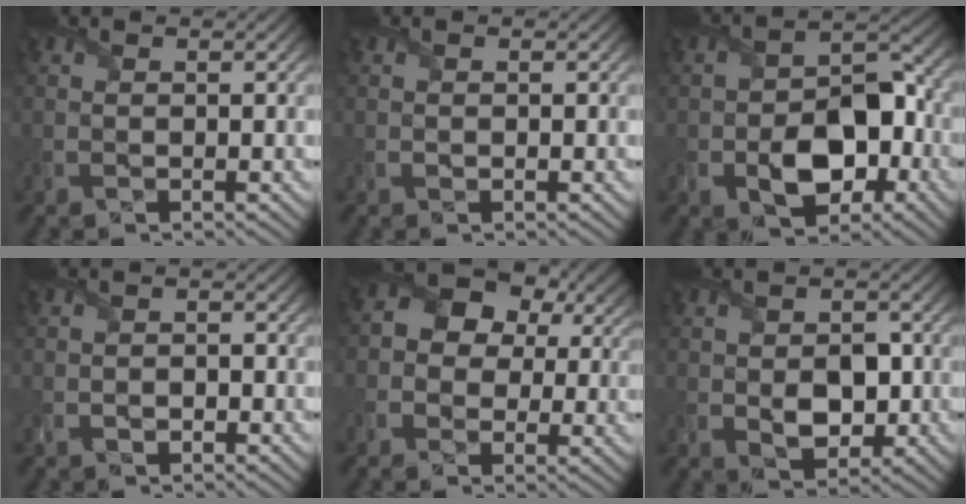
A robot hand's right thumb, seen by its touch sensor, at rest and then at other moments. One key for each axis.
{"total": 0.0}
{"total": 8.9, "fx": -3.2, "fy": 5.4, "fz": 6.3, "tx": -0.098, "ty": -0.004, "tz": -0.057}
{"total": 1.0, "fx": -0.9, "fy": 0.5, "fz": 0.4, "tx": -0.004, "ty": 0.002, "tz": -0.016}
{"total": 9.2, "fx": 2.0, "fy": 7.4, "fz": 5.2, "tx": -0.104, "ty": 0.022, "tz": 0.019}
{"total": 4.1, "fx": -0.6, "fy": 2.7, "fz": 2.9, "tx": -0.052, "ty": -0.010, "tz": -0.007}